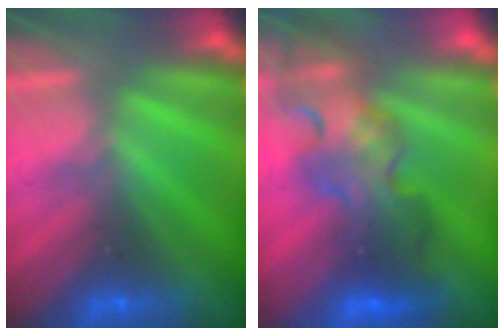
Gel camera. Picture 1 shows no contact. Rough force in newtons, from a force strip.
{"total": 4.5}